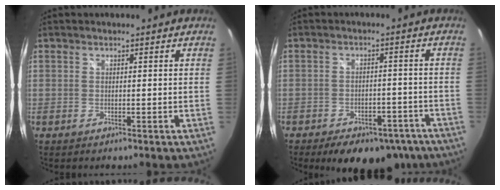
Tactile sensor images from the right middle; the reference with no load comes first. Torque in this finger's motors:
{"motor_torque": [1.07, -1.07, 0.24, 0.06]}